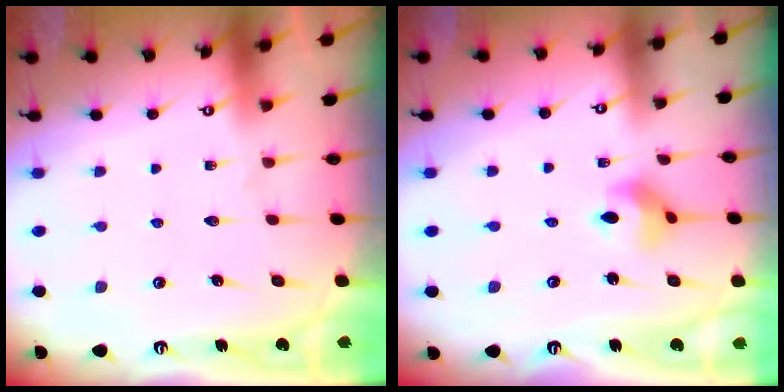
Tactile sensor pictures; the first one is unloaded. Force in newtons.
{"total": 5.1, "press": 5.0, "slide": 0.9}